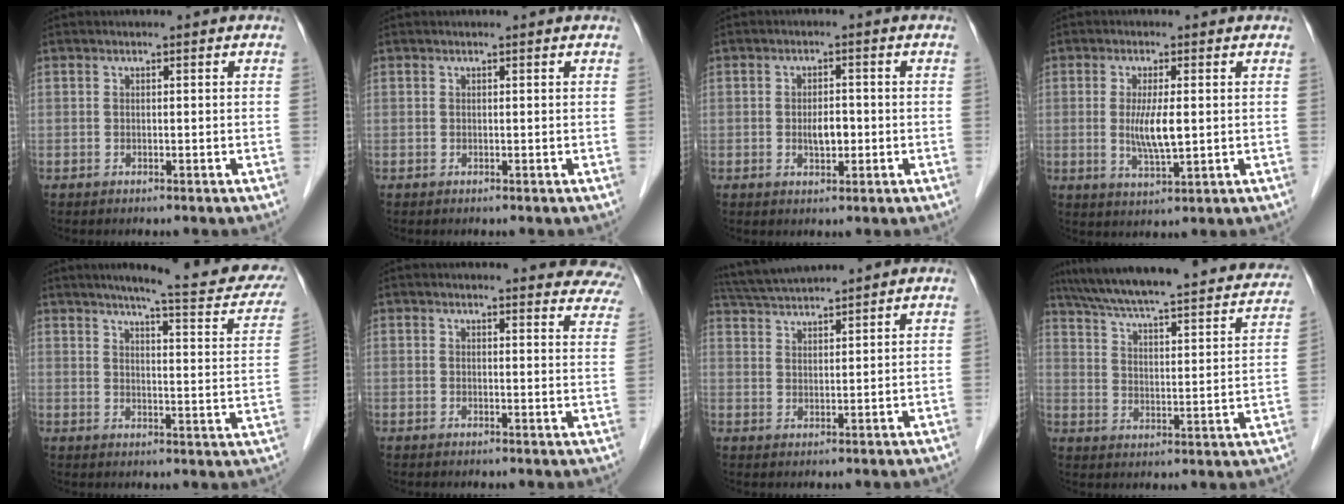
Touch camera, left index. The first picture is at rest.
{"total": 0.7, "force": [0.6, 0.0, 0.2], "torque": [-0.006, 0.004, 0.006]}
{"total": 3.0, "force": [-0.5, 1.5, 2.6], "torque": [-0.046, 0.001, -0.006]}
{"total": 5.3, "force": [0.2, 0.9, 5.2], "torque": [-0.105, -0.011, 0.005]}
{"total": 18.9, "force": [15.9, 2.0, 10.0], "torque": [-0.117, -0.023, 0.184]}
{"total": 18.9, "force": [18.0, 3.1, 4.7], "torque": [-0.035, -0.057, 0.180]}
{"total": 7.3, "force": [7.0, -0.8, 2.1], "torque": [-0.047, 0.026, 0.129]}
{"total": 29.1, "force": [25.5, 4.8, 13.2], "torque": [-0.215, -0.023, 0.326]}